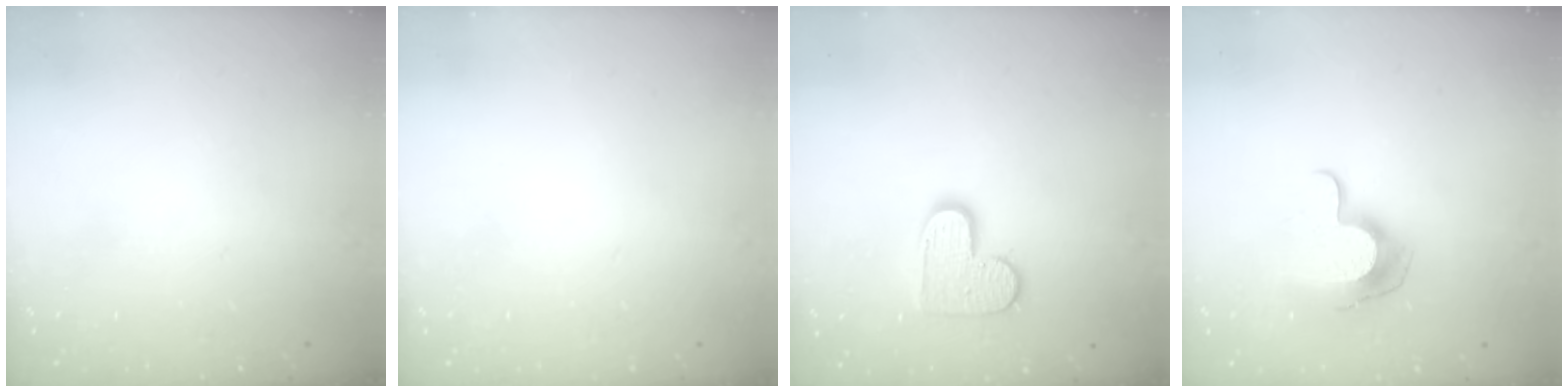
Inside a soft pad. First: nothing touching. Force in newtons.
{"total": 0.0}
{"total": 10.6, "press": 10.6, "slide": 0.7}
{"total": 11.5, "press": 11.5, "slide": 0.4}